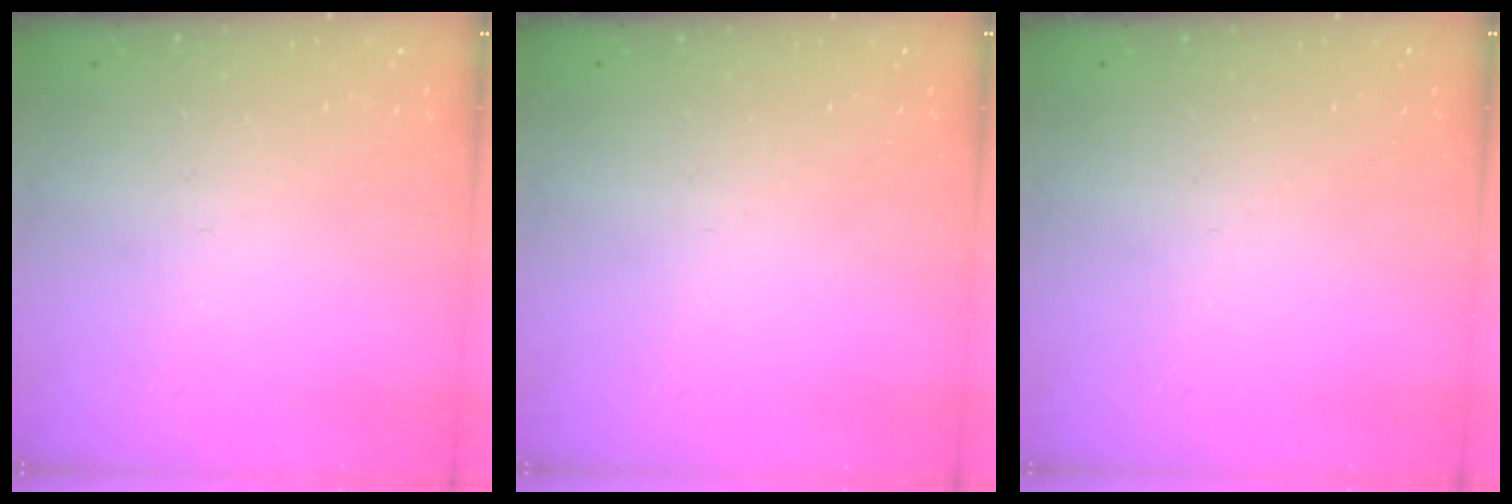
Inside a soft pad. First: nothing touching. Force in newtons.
{"total": 0.0}
{"total": 0.0}